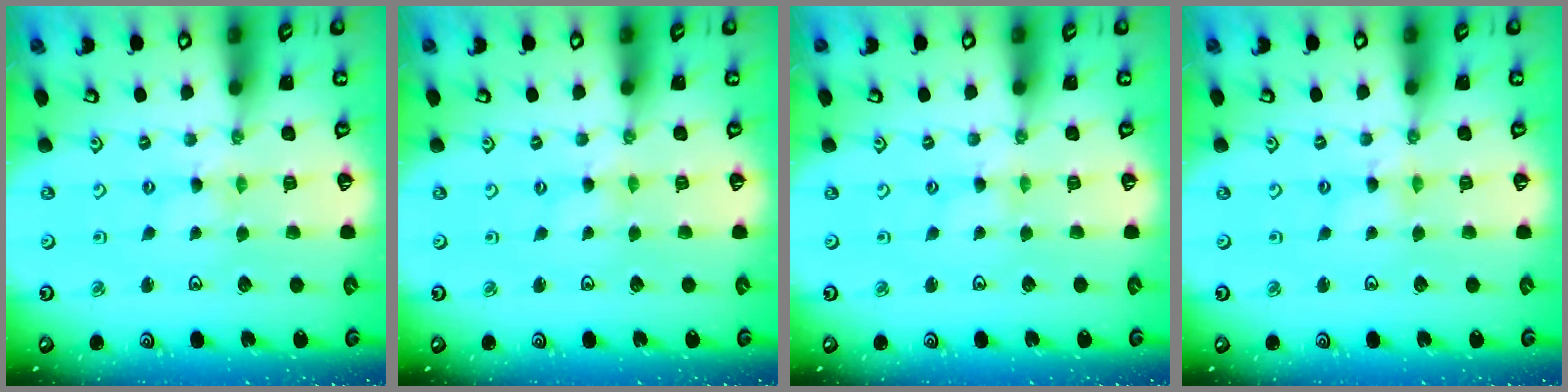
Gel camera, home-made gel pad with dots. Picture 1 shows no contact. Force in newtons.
{"total": 0.0}
{"total": 1.1, "press": 1.1, "slide": 0.2}
{"total": 1.8, "press": 1.8, "slide": 0.2}